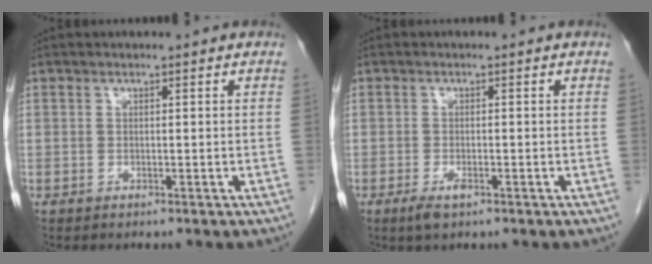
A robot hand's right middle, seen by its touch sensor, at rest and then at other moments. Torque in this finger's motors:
{"motor_torque": [0.52, -0.31, 0.01, 0.01]}